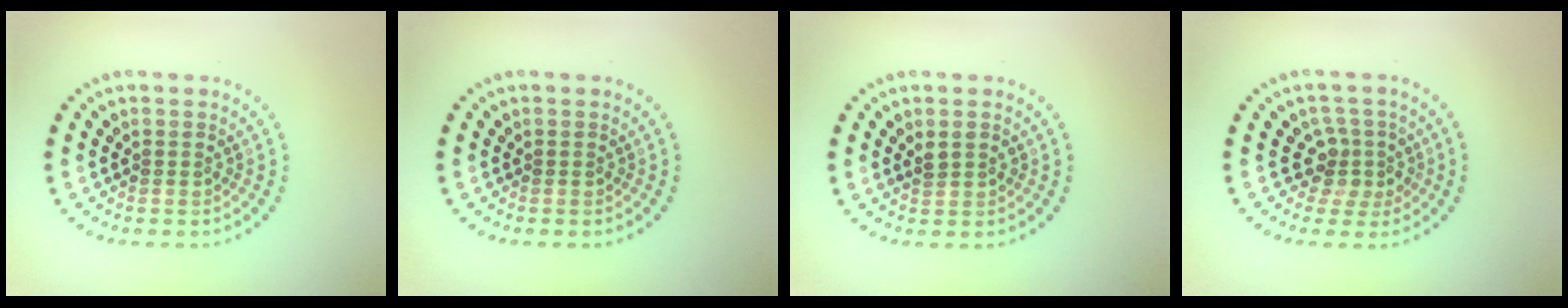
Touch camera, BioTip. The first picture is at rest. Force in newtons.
{"total": 0.0}
{"total": 1.2, "press": 1.1, "slide": 0.4}
{"total": 2.8, "press": 2.0, "slide": 1.9}